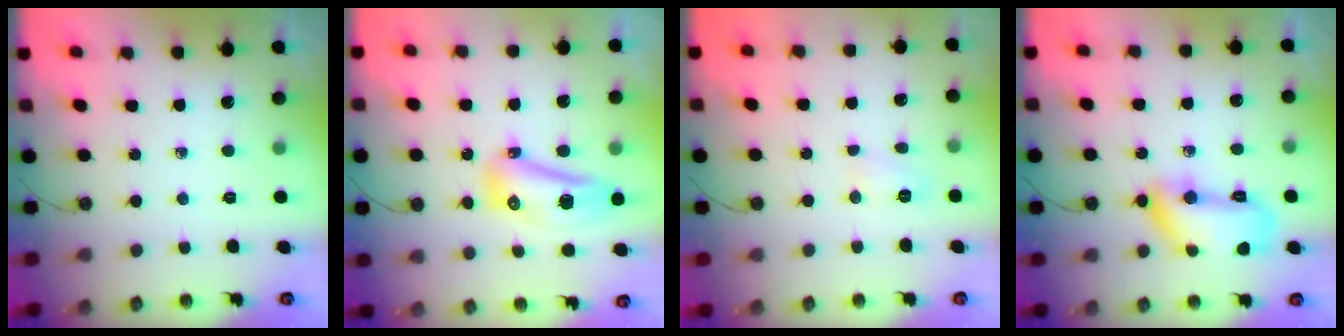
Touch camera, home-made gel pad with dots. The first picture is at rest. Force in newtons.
{"total": 12.6, "press": 12.5, "slide": 1.5}
{"total": 5.6, "press": 5.6, "slide": 0.6}
{"total": 14.3, "press": 14.2, "slide": 1.3}